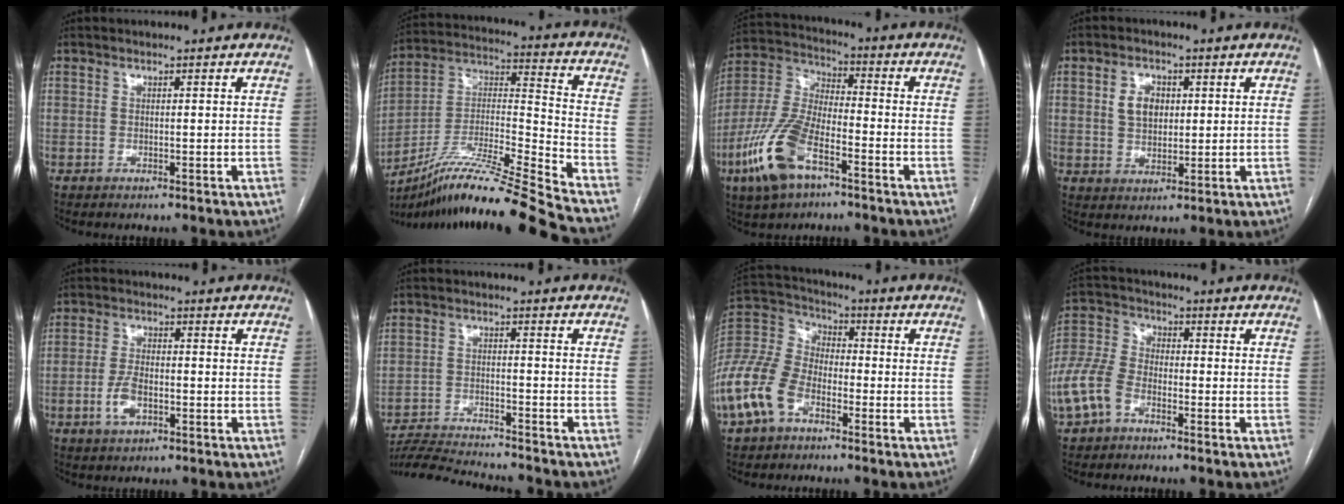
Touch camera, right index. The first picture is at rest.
{"total": 21.1, "force": [-17.8, -2.1, 11.1], "torque": [-0.209, -0.005, -0.319]}
{"total": 14.1, "force": [-7.2, 5.5, 10.7], "torque": [-0.249, -0.003, -0.139]}
{"total": 5.0, "force": [1.3, 3.5, 3.2], "torque": [-0.060, 0.008, 0.030]}
{"total": 4.8, "force": [-1.7, 2.2, 3.8], "torque": [-0.081, 0.001, -0.029]}
{"total": 13.9, "force": [-13.1, 0.7, 4.8], "torque": [-0.079, -0.013, -0.199]}
{"total": 16.4, "force": [-8.0, 10.2, 10.0], "torque": [-0.267, 0.013, -0.163]}
{"total": 8.4, "force": [-4.3, 5.0, 5.2], "torque": [-0.143, 0.007, -0.089]}